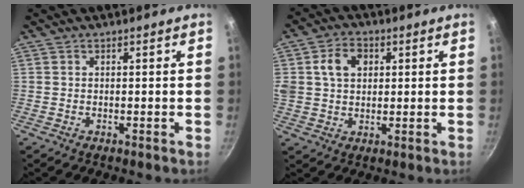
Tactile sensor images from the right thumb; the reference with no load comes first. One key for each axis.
{"total": 7.8, "fx": 2.2, "fy": 6.0, "fz": 4.5, "tx": -0.062, "ty": 0.004, "tz": 0.033}